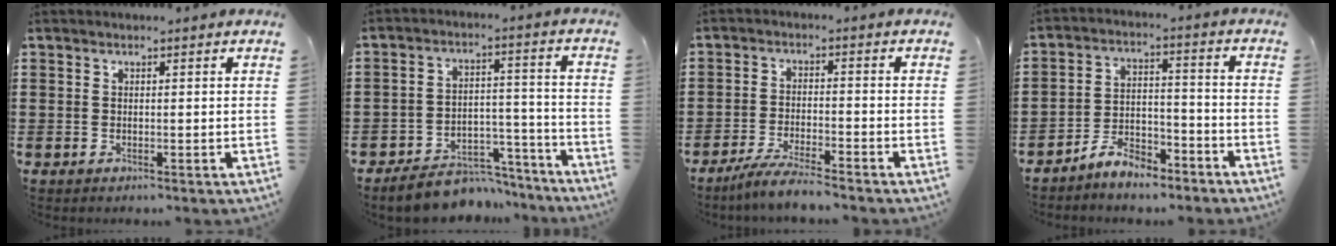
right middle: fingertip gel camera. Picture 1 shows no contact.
{"total": 7.2, "force": [-6.6, 2.4, 1.5], "torque": [-0.017, 0.028, -0.122]}
{"total": 4.6, "force": [-4.2, 0.0, 1.9], "torque": [-0.045, -0.009, -0.085]}
{"total": 6.3, "force": [-5.8, 1.6, 1.9], "torque": [-0.035, 0.013, -0.115]}